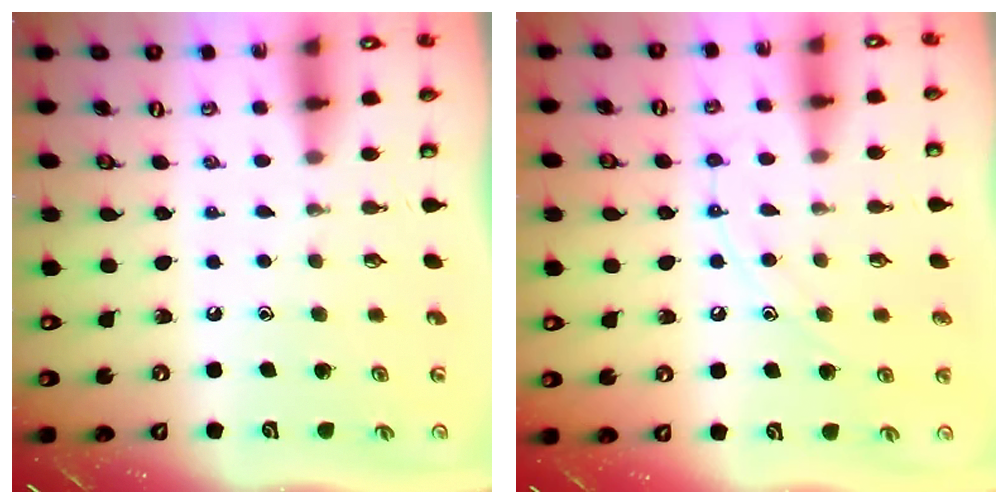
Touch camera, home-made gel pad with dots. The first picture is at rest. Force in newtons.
{"total": 9.0, "press": 9.0, "slide": 0.8}